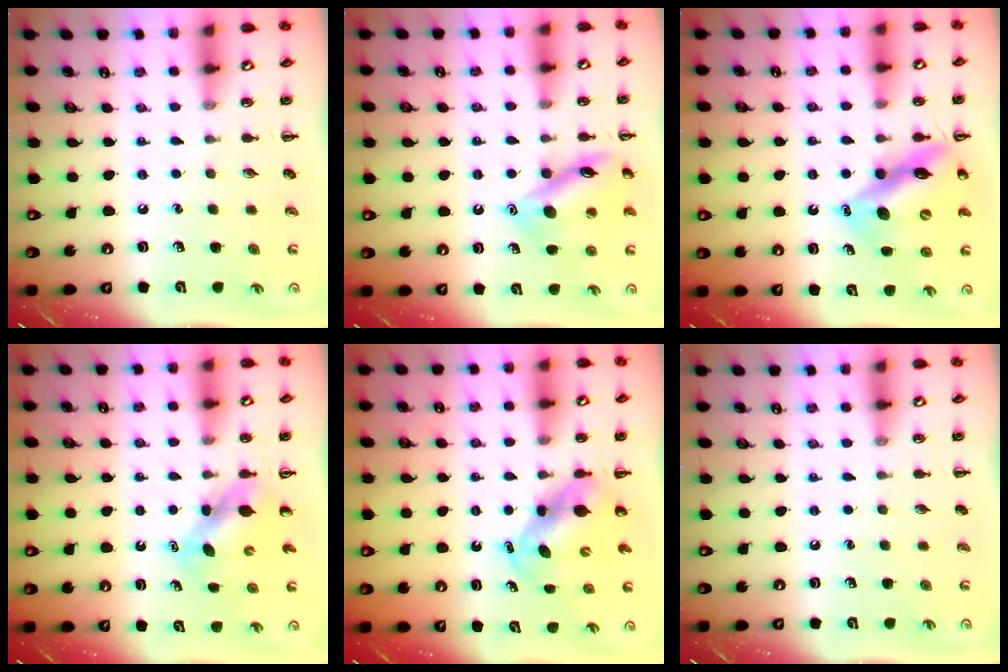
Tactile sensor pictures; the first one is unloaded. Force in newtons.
{"total": 14.0, "press": 13.9, "slide": 1.3}
{"total": 13.3, "press": 12.7, "slide": 4.0}
{"total": 5.6, "press": 5.6, "slide": 0.8}
{"total": 5.6, "press": 5.5, "slide": 0.9}
{"total": 0.0}